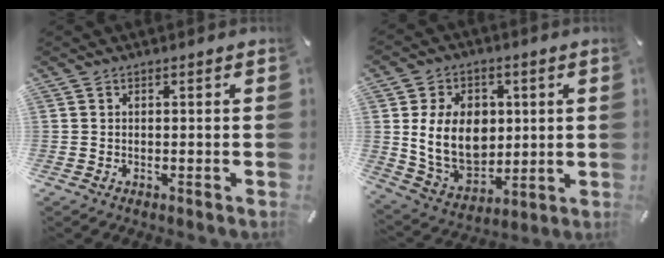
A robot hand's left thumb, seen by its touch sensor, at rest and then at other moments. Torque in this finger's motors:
{"motor_torque": [1.59, 1.63, 0.88, 0.51, 0.21]}